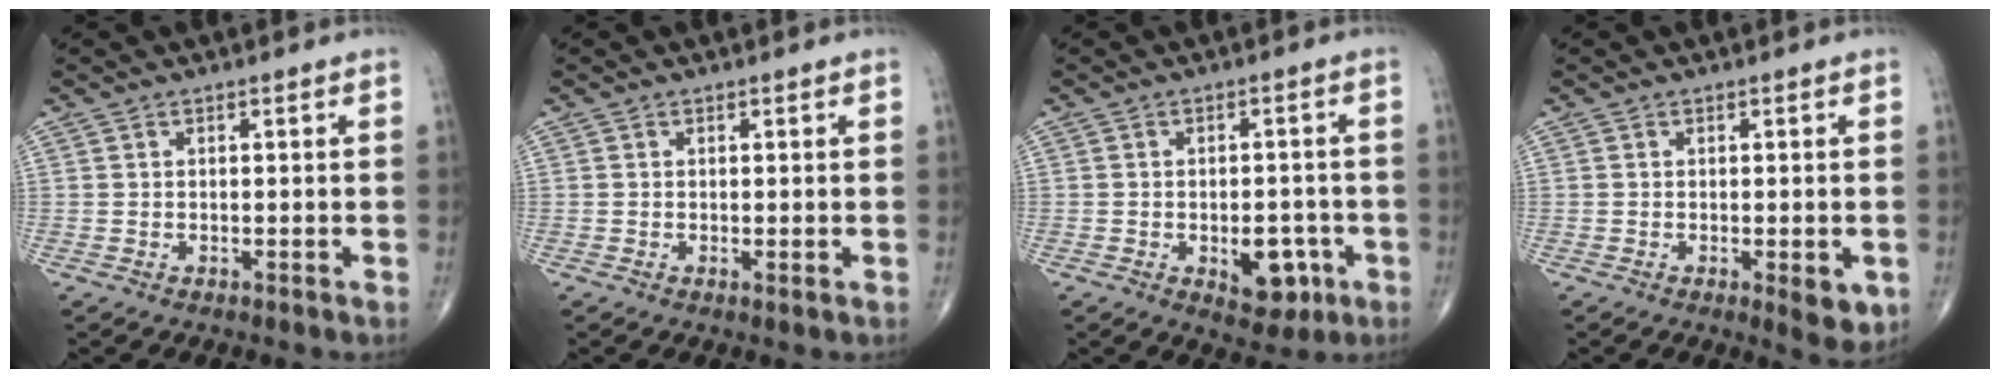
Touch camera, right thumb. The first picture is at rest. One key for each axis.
{"total": 0.5, "fx": 0.0, "fy": 0.1, "fz": 0.5, "tx": -0.014, "ty": -0.004, "tz": -0.002}
{"total": 7.8, "fx": -2.7, "fy": 4.4, "fz": 5.8, "tx": -0.052, "ty": 0.011, "tz": -0.026}
{"total": 4.8, "fx": -1.4, "fy": 1.7, "fz": 4.2, "tx": -0.044, "ty": -0.009, "tz": -0.013}